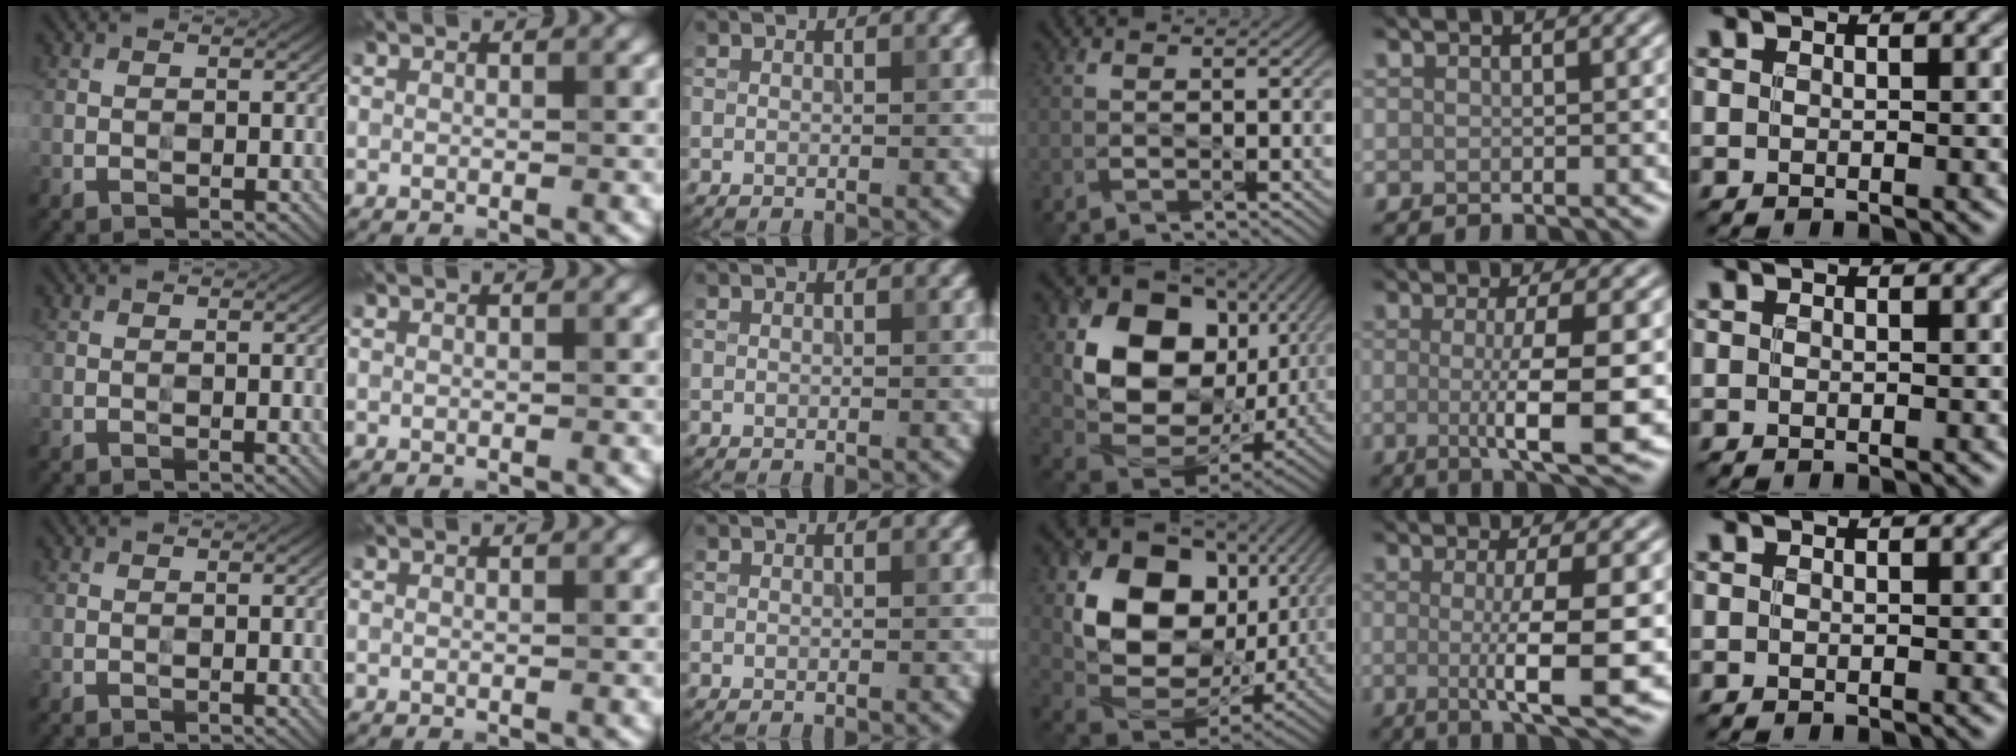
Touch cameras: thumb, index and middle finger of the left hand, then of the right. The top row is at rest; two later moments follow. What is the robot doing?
{"motion": "wipe", "object": "measuring cup"}